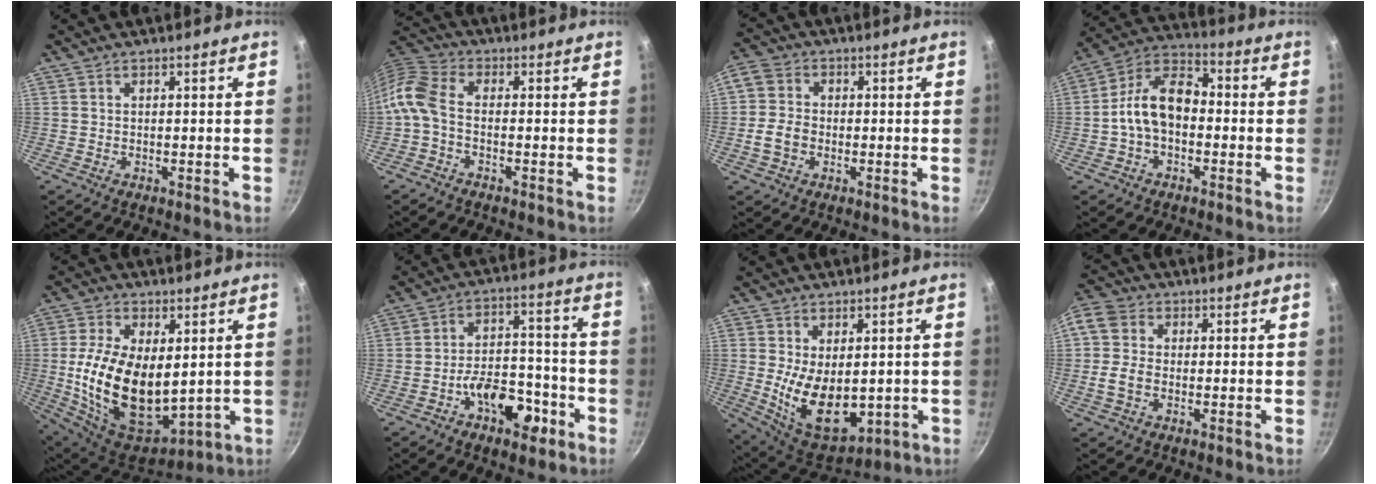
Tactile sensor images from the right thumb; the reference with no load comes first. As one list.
[{"total": 7.0, "force": [-1.7, 3.9, 5.6], "torque": [-0.136, 0.028, -0.054]}, {"total": 6.9, "force": [-1.1, 5.5, 4.0], "torque": [-0.065, 0.014, -0.036]}, {"total": 11.7, "force": [-1.5, 7.6, 8.8], "torque": [-0.135, 0.045, -0.046]}, {"total": 20.6, "force": [0.9, 11.7, 17.0], "torque": [-0.300, -0.021, 0.037]}, {"total": 12.3, "force": [-5.9, 6.8, 8.3], "torque": [-0.092, 0.055, -0.091]}, {"total": 13.8, "force": [-0.5, 8.3, 11.0], "torque": [-0.164, -0.027, 0.020]}, {"total": 8.0, "force": [-0.4, 6.3, 4.8], "torque": [-0.087, 0.017, -0.023]}]